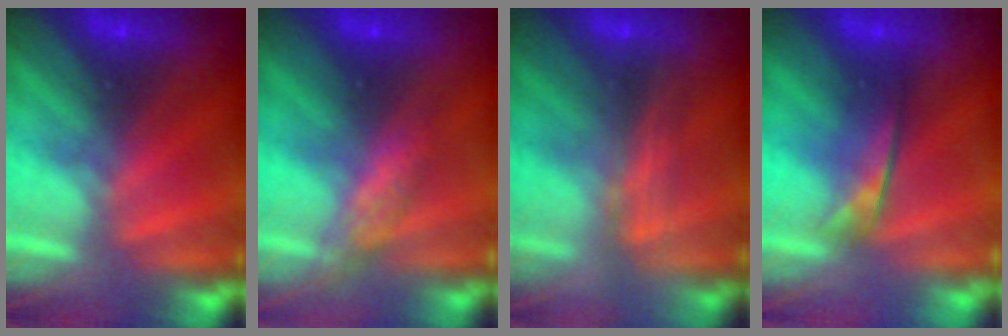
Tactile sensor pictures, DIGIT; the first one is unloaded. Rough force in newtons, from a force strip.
{"total": 2.7}
{"total": 2.5}
{"total": 2.0}